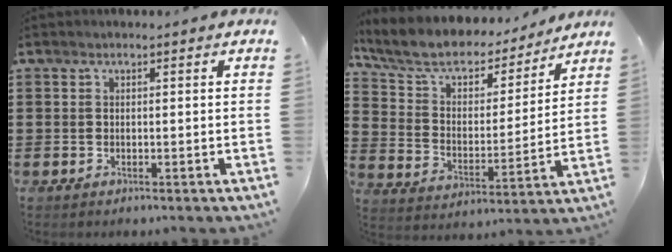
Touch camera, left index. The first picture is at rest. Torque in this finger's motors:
{"motor_torque": [1.45, -0.69, 0.34, 0.16]}